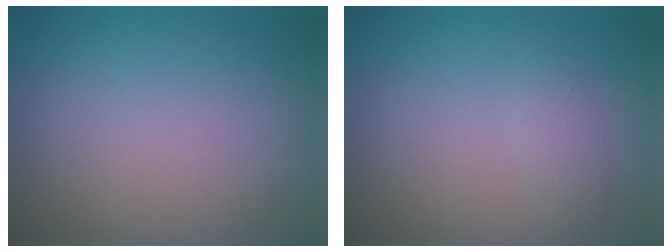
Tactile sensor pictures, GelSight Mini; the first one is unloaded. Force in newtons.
{"total": 1.2, "press": 1.2, "slide": 0.0}